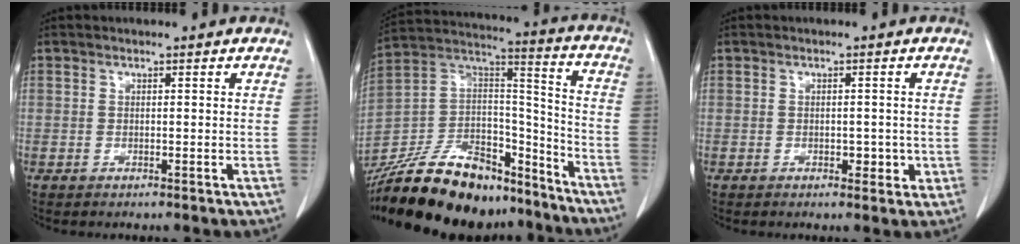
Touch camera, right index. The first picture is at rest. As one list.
[{"total": 27.6, "force": [-22.5, 9.8, 12.7], "torque": [-0.253, 0.001, -0.374]}, {"total": 2.3, "force": [-0.6, 1.5, 1.6], "torque": [-0.013, 0.005, -0.002]}]